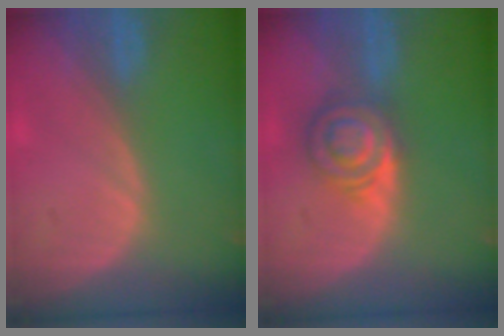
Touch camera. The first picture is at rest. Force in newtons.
{"total": 5.9, "press": 5.9, "slide": 0.6}